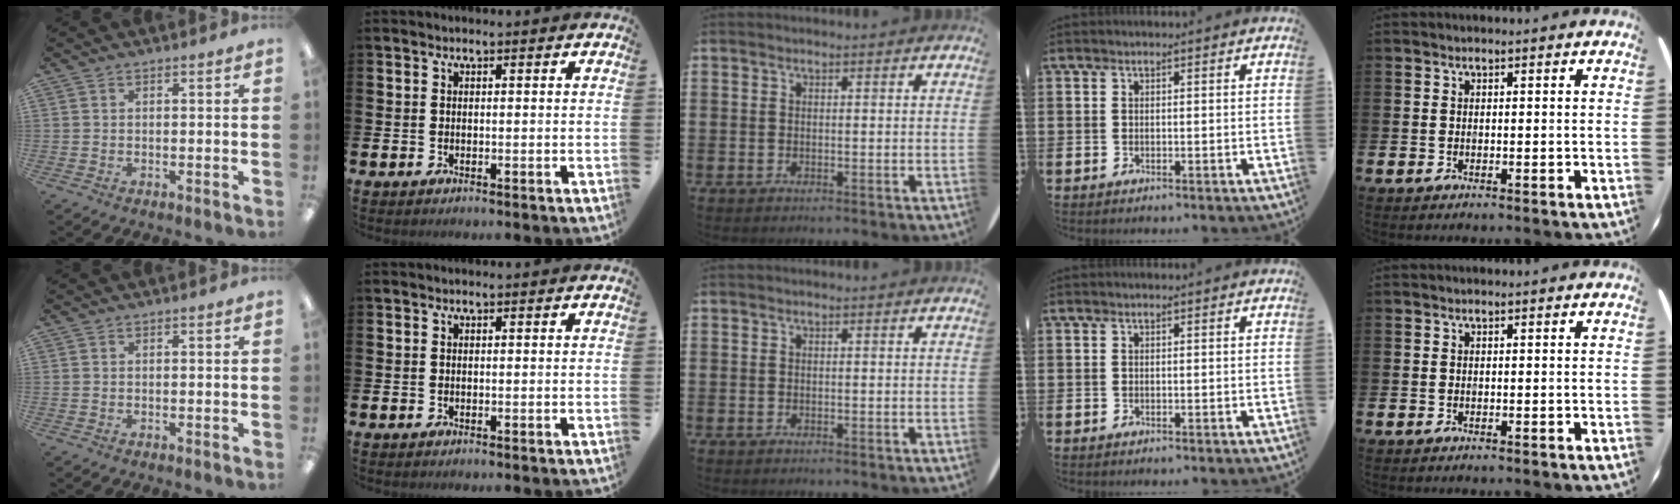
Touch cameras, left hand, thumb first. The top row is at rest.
{}